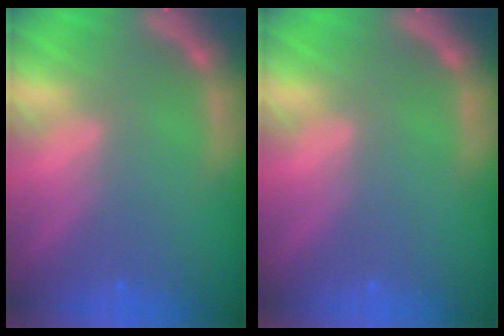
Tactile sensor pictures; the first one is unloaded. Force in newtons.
{"total": 0.0}